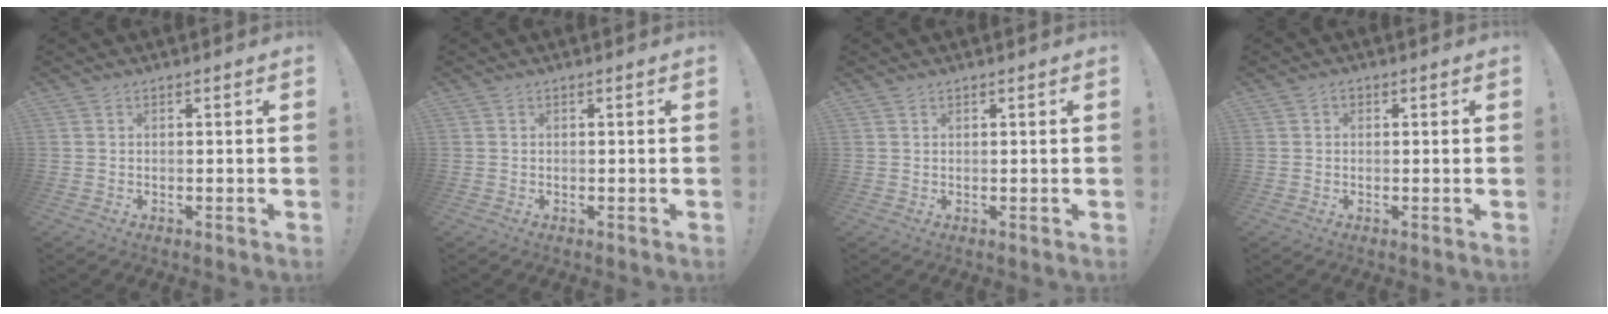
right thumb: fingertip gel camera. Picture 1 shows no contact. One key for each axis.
{"total": 0.0}
{"total": 0.7, "fx": 0.6, "fy": 0.3, "fz": 0.2, "tx": -0.003, "ty": -0.001, "tz": 0.012}
{"total": 0.8, "fx": -0.1, "fy": 0.7, "fz": 0.3, "tx": -0.012, "ty": 0.007, "tz": -0.001}